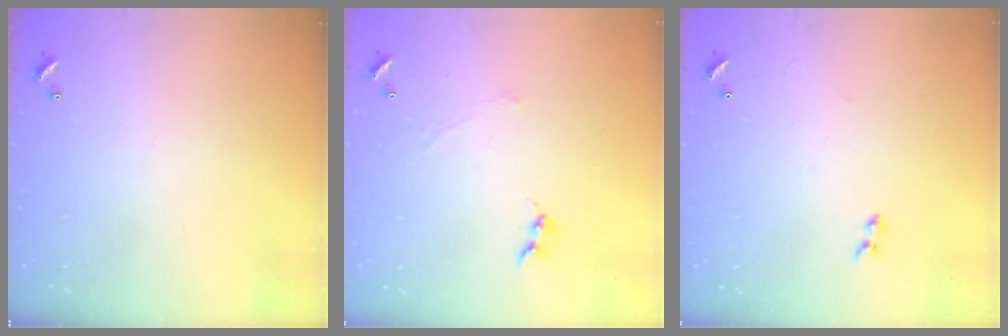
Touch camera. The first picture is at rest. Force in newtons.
{"total": 1.0, "press": 0.8, "slide": 0.6}
{"total": 1.9, "press": 1.7, "slide": 0.9}